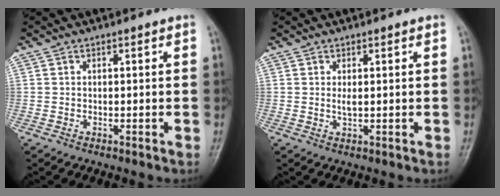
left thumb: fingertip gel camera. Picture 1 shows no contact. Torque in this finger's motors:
{"motor_torque": [0.03, 0.04, 0.03, -0.07, 0.01]}